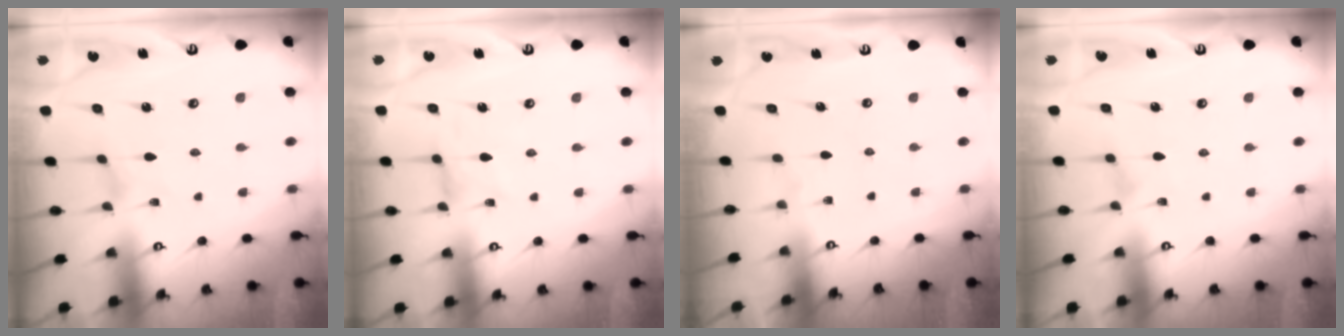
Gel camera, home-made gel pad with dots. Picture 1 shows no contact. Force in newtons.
{"total": 0.0}
{"total": 0.0}
{"total": 0.0}